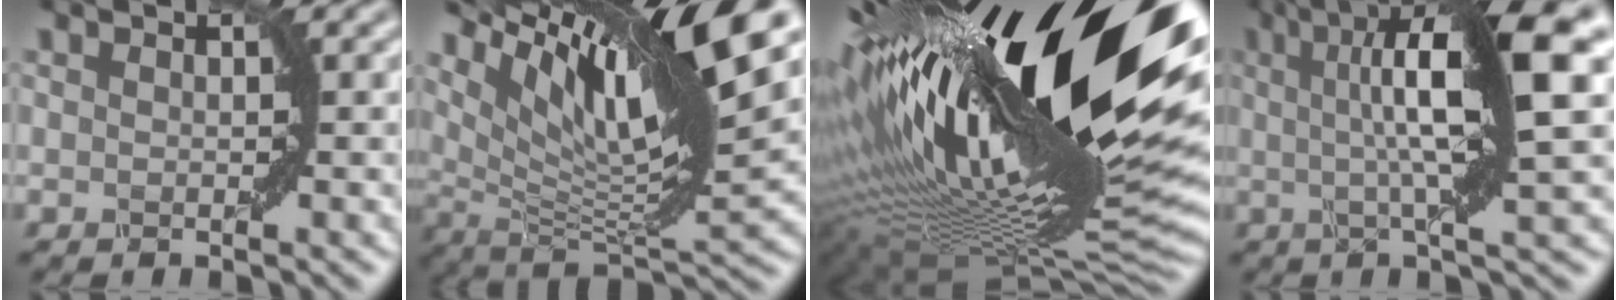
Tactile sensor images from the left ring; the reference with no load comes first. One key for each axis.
{"total": 14.2, "fx": 6.7, "fy": 3.3, "fz": 12.1, "tx": -0.204, "ty": 0.014, "tz": 0.132}
{"total": 21.3, "fx": 4.8, "fy": 7.5, "fz": 19.4, "tx": -0.345, "ty": -0.025, "tz": 0.093}
{"total": 12.1, "fx": 2.5, "fy": 2.4, "fz": 11.6, "tx": -0.153, "ty": 0.017, "tz": 0.033}